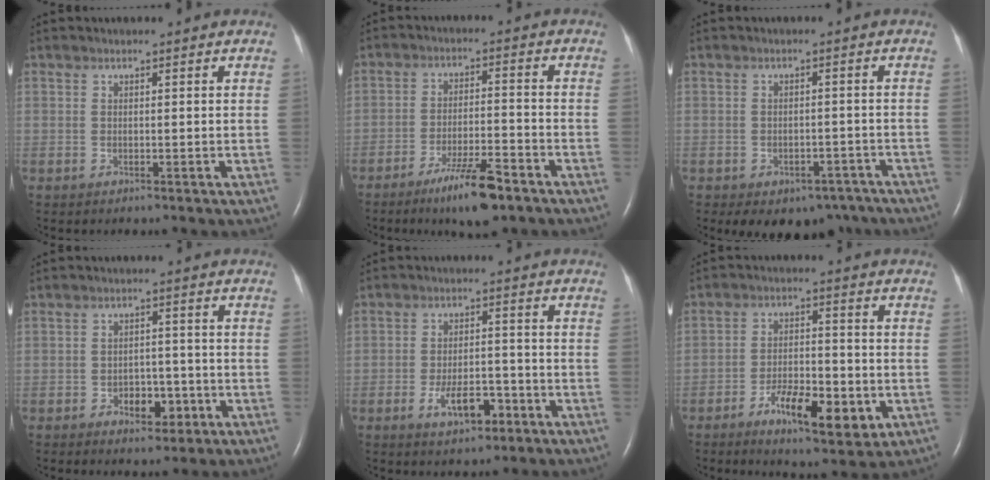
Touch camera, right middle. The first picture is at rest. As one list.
[{"total": 8.7, "force": [-6.0, 1.1, 6.3], "torque": [-0.115, -0.014, -0.100]}, {"total": 9.4, "force": [-6.7, 5.6, 3.3], "torque": [-0.038, 0.014, -0.079]}, {"total": 4.6, "force": [-2.1, 2.7, 3.0], "torque": [-0.039, 0.010, -0.026]}, {"total": 6.2, "force": [-3.1, 2.6, 4.7], "torque": [-0.083, 0.001, -0.049]}, {"total": 9.8, "force": [-4.2, 3.3, 8.2], "torque": [-0.139, -0.002, -0.063]}]